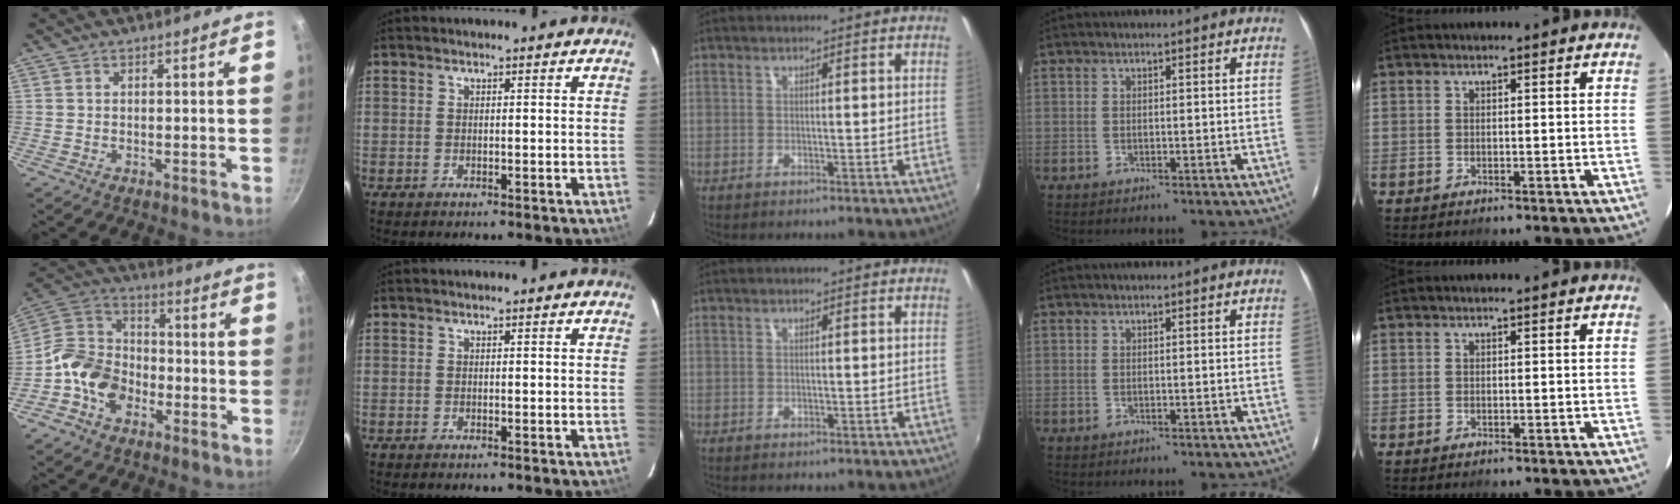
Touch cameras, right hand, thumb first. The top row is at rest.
{"thumb": {"total": 12.1, "force": [-5.0, 8.8, 6.5], "torque": [-0.092, 0.050, -0.115]}}